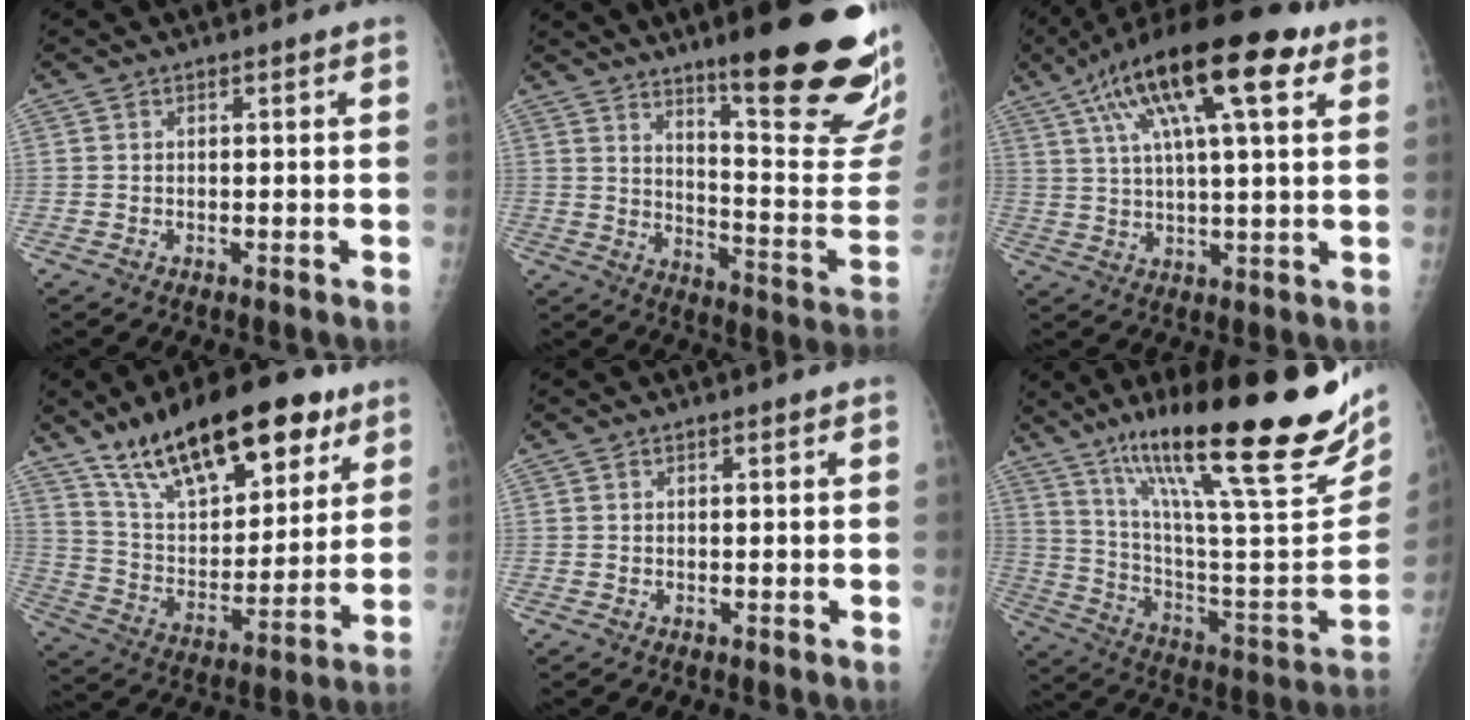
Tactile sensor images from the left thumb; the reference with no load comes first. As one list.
[{"total": 25.9, "force": [16.1, 4.5, 19.7], "torque": [-0.225, -0.095, 0.232]}, {"total": 21.2, "force": [9.9, 6.1, 17.7], "torque": [-0.294, 0.011, 0.159]}, {"total": 25.3, "force": [15.9, 10.7, 16.5], "torque": [-0.227, -0.040, 0.269]}, {"total": 0.5, "force": [0.4, 0.2, 0.3], "torque": [-0.006, -0.002, 0.005]}, {"total": 34.4, "force": [20.6, 6.3, 26.8], "torque": [-0.366, -0.052, 0.338]}]